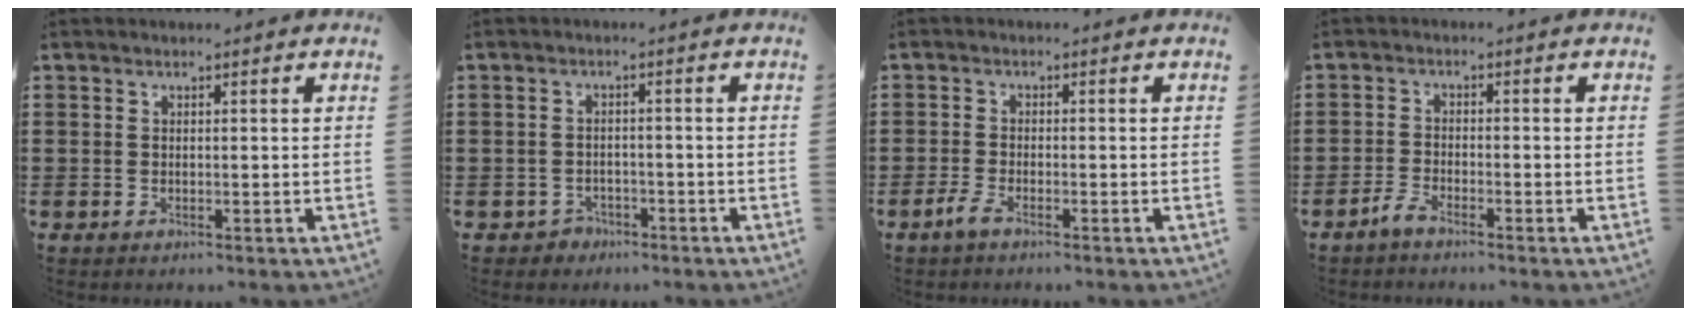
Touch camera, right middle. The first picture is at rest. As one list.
[{"total": 2.1, "force": [-1.8, 1.0, -0.1], "torque": [-0.007, -0.001, -0.041]}, {"total": 2.7, "force": [-1.9, 0.6, 1.7], "torque": [-0.050, -0.006, -0.043]}, {"total": 2.8, "force": [-2.5, 0.5, 1.2], "torque": [-0.035, -0.001, -0.052]}]